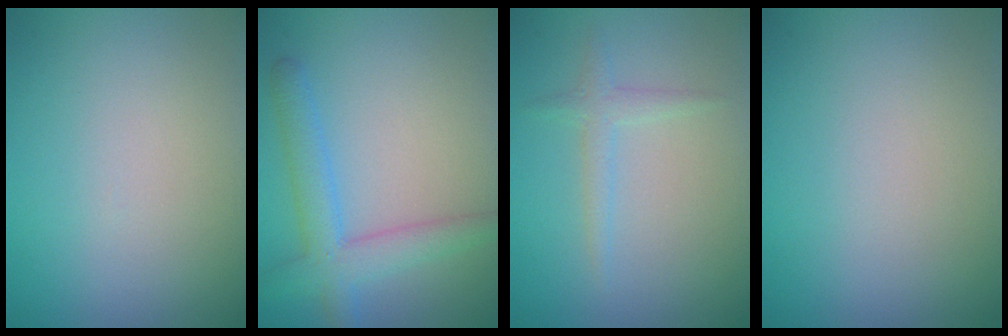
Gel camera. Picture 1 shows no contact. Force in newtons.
{"total": 3.9, "press": 3.9, "slide": 0.1}
{"total": 1.5, "press": 1.4, "slide": 0.2}
{"total": 0.0}